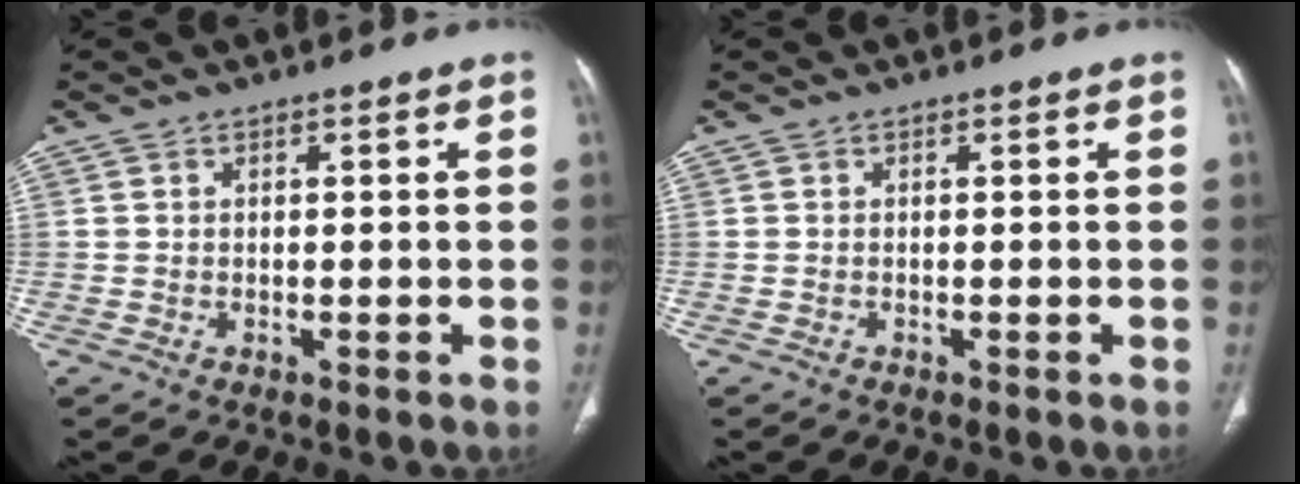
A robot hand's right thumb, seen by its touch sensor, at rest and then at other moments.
{"total": 0.0}